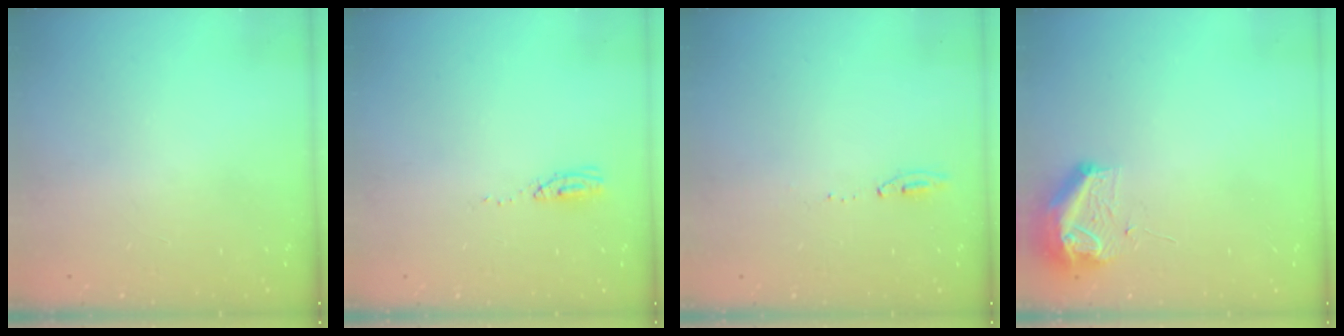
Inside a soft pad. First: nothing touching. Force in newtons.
{"total": 3.6, "press": 3.3, "slide": 1.5}
{"total": 6.0, "press": 5.8, "slide": 1.5}
{"total": 9.0, "press": 8.9, "slide": 1.1}